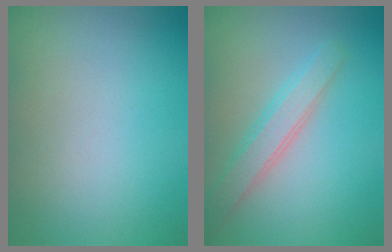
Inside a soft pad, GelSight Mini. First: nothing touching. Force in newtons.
{"total": 2.8, "press": 2.8, "slide": 0.1}